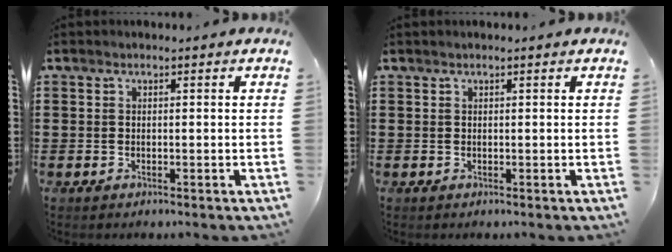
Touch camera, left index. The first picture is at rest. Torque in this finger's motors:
{"motor_torque": [-1.34, 0.79, -1.05, -0.09]}